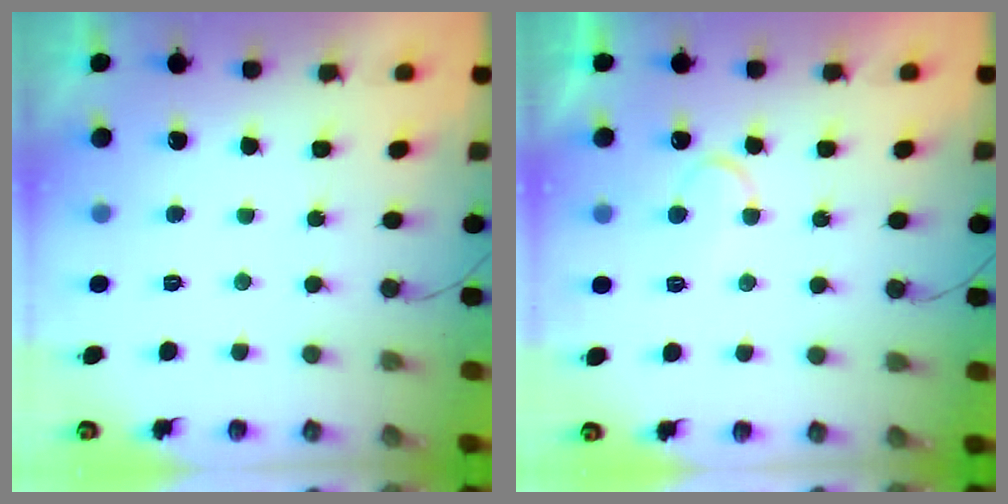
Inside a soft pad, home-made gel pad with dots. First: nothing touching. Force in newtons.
{"total": 7.6, "press": 7.5, "slide": 0.8}